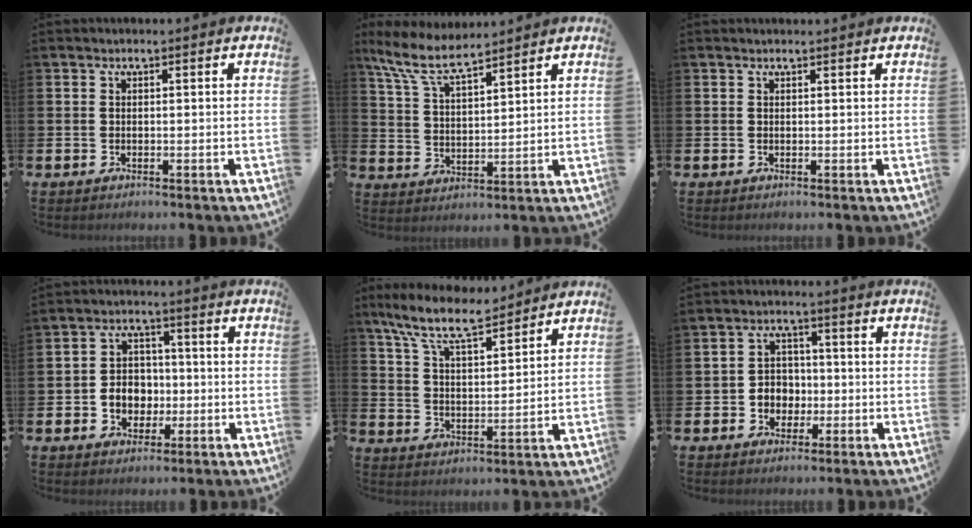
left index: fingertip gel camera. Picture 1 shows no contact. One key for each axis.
{"total": 7.6, "fx": 6.7, "fy": 1.5, "fz": 3.3, "tx": -0.091, "ty": -0.025, "tz": 0.120}
{"total": 0.6, "fx": 0.6, "fy": 0.0, "fz": 0.1, "tx": 0.012, "ty": -0.005, "tz": 0.007}
{"total": 4.6, "fx": -0.7, "fy": 4.2, "fz": 1.7, "tx": -0.024, "ty": 0.001, "tz": -0.023}
{"total": 9.3, "fx": 8.2, "fy": 1.8, "fz": 3.9, "tx": -0.104, "ty": -0.040, "tz": 0.149}
{"total": 3.7, "fx": -0.6, "fy": 3.5, "fz": 1.1, "tx": -0.020, "ty": 0.001, "tz": -0.022}